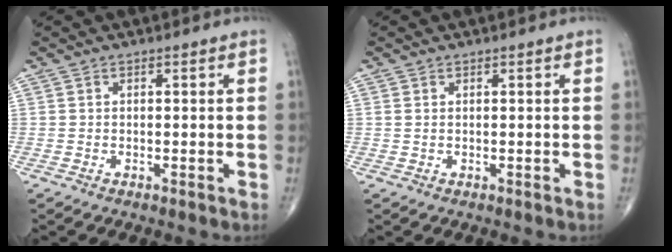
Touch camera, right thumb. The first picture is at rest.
{"total": 0.5, "force": [0.2, 0.3, 0.4], "torque": [-0.011, 0.005, 0.005]}